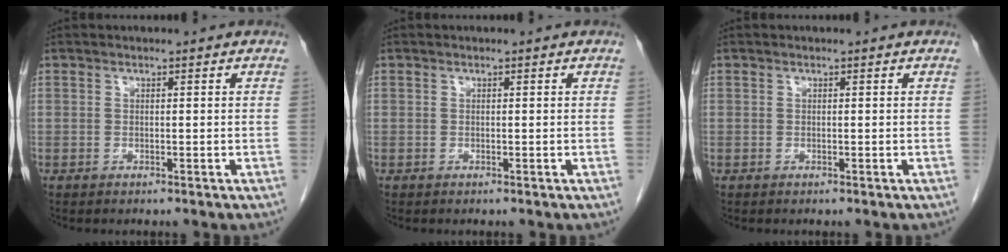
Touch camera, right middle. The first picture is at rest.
{"total": 0.0}
{"total": 0.0}